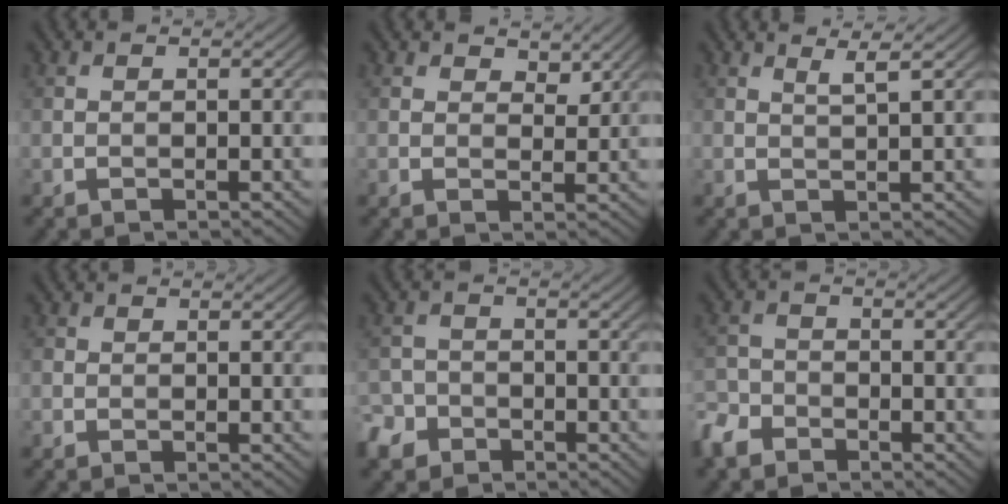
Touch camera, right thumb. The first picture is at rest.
{"total": 2.6, "force": [1.9, 1.3, 1.3], "torque": [-0.023, -0.003, 0.028]}
{"total": 1.7, "force": [1.2, 0.0, 1.3], "torque": [-0.028, 0.006, 0.019]}
{"total": 0.8, "force": [-0.2, 0.7, 0.2], "torque": [-0.003, -0.004, -0.008]}
{"total": 4.3, "force": [-2.9, 2.8, 1.4], "torque": [-0.037, -0.001, -0.067]}
{"total": 4.5, "force": [-3.4, 2.6, 1.6], "torque": [-0.044, -0.003, -0.080]}